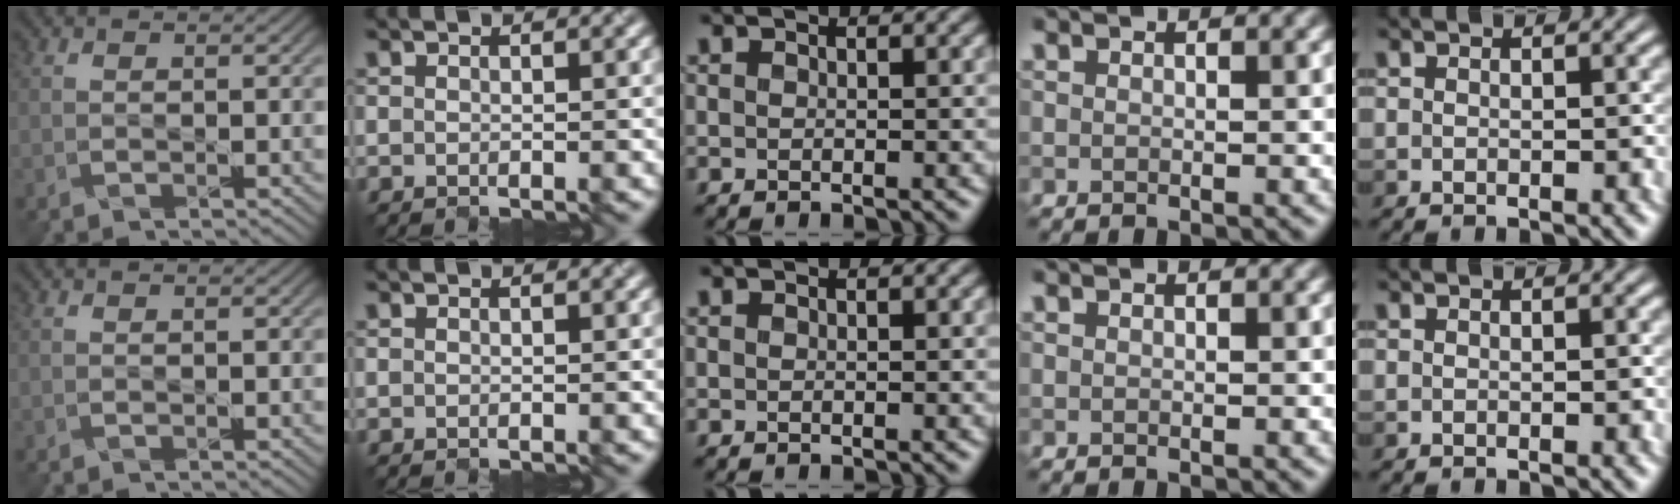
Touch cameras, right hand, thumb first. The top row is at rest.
{}